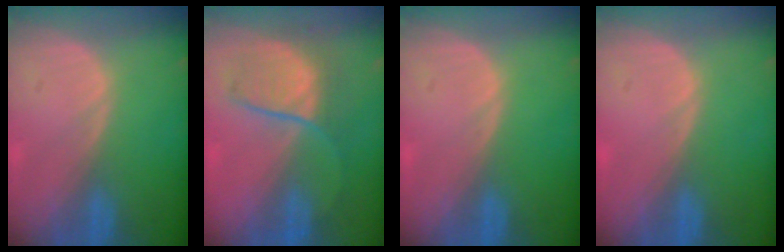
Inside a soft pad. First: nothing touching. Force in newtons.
{"total": 7.2, "press": 7.2, "slide": 0.3}
{"total": 0.0}
{"total": 0.0}